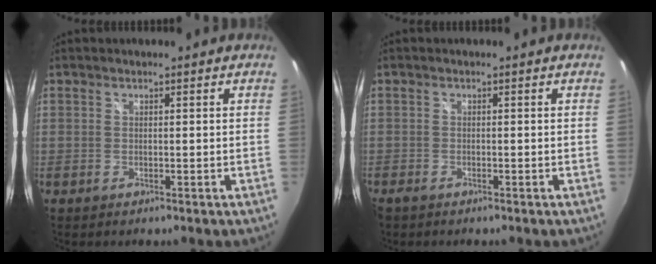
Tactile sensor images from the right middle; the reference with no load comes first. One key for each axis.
{"total": 1.2, "fx": -1.0, "fy": 0.5, "fz": 0.3, "tx": -0.009, "ty": -0.005, "tz": -0.022}